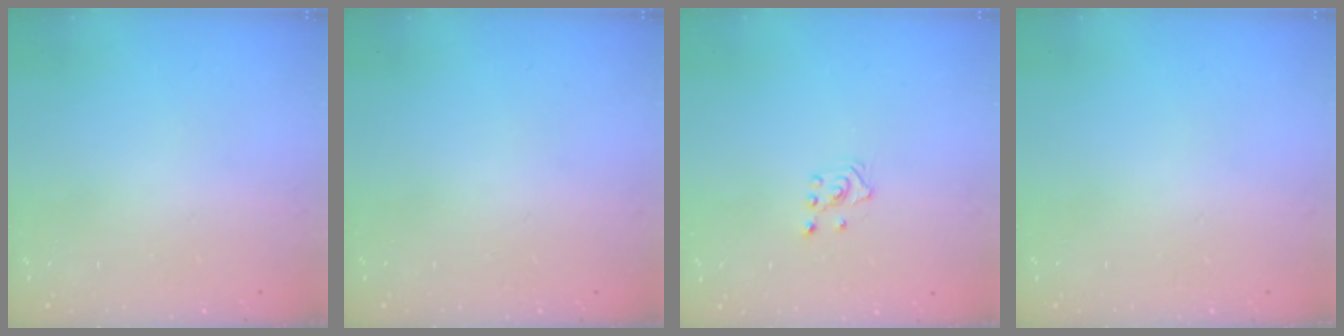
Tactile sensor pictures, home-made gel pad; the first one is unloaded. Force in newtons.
{"total": 0.0}
{"total": 2.1, "press": 1.8, "slide": 0.9}
{"total": 0.0}